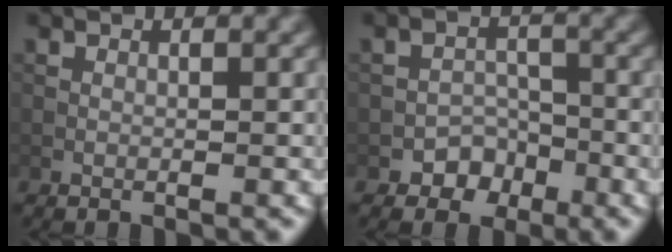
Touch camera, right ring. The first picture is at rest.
{"total": 2.7, "force": [-1.8, 2.0, 0.5], "torque": [0.006, 0.012, -0.026]}